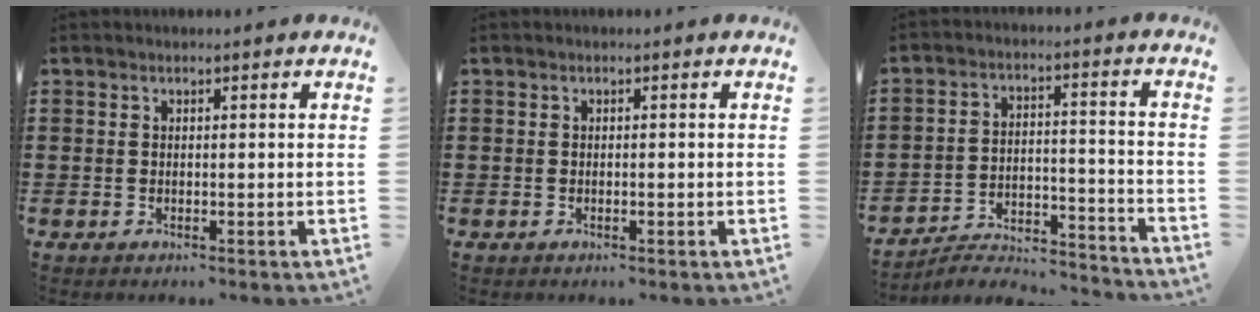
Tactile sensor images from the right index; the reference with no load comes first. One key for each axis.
{"total": 0.6, "fx": -0.2, "fy": 0.1, "fz": 0.6, "tx": -0.011, "ty": -0.004, "tz": -0.003}
{"total": 4.4, "fx": -4.2, "fy": 0.5, "fz": 1.1, "tx": -0.024, "ty": -0.002, "tz": -0.089}